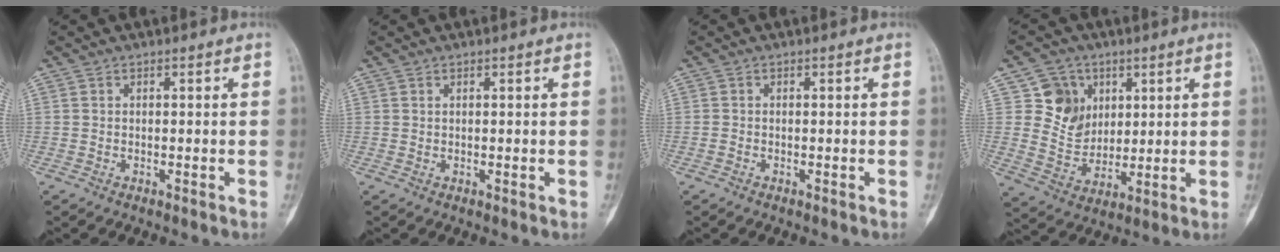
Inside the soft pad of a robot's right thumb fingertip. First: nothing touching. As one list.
[{"total": 0.0}, {"total": 0.0}, {"total": 9.8, "force": [4.1, 8.5, 2.6], "torque": [-0.008, -0.019, 0.082]}]